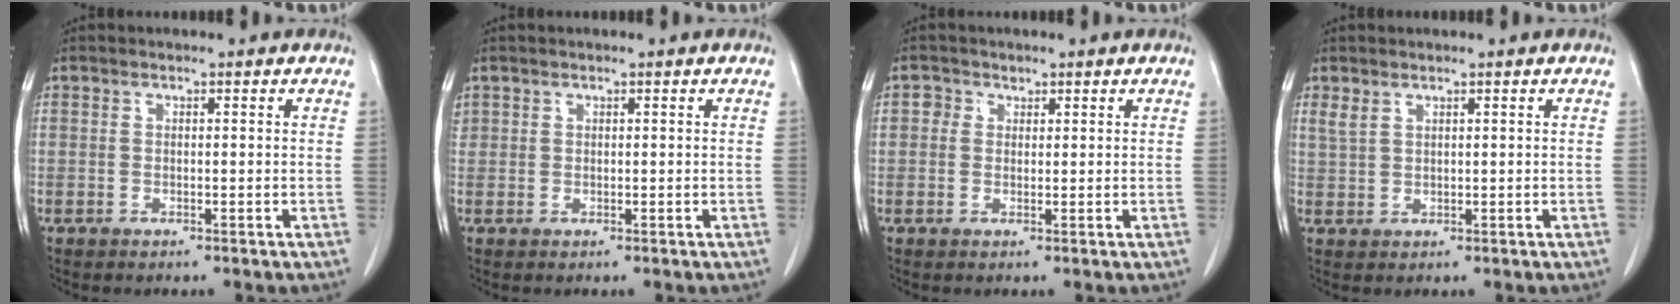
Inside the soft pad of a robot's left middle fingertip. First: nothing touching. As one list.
[{"total": 1.2, "force": [0.7, 0.9, 0.1], "torque": [0.004, 0.014, 0.013]}, {"total": 1.6, "force": [0.7, 1.4, 0.3], "torque": [0.005, 0.001, 0.006]}, {"total": 1.6, "force": [1.3, 0.7, 0.7], "torque": [-0.017, 0.006, 0.031]}]